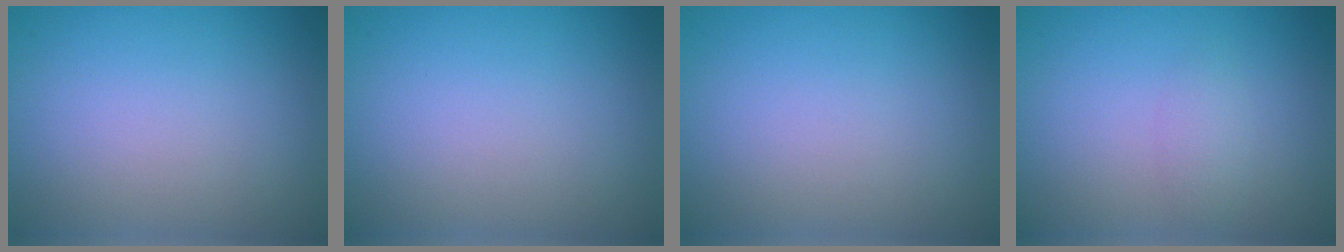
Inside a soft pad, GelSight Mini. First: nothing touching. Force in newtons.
{"total": 0.0}
{"total": 0.0}
{"total": 1.2, "press": 1.2, "slide": 0.0}